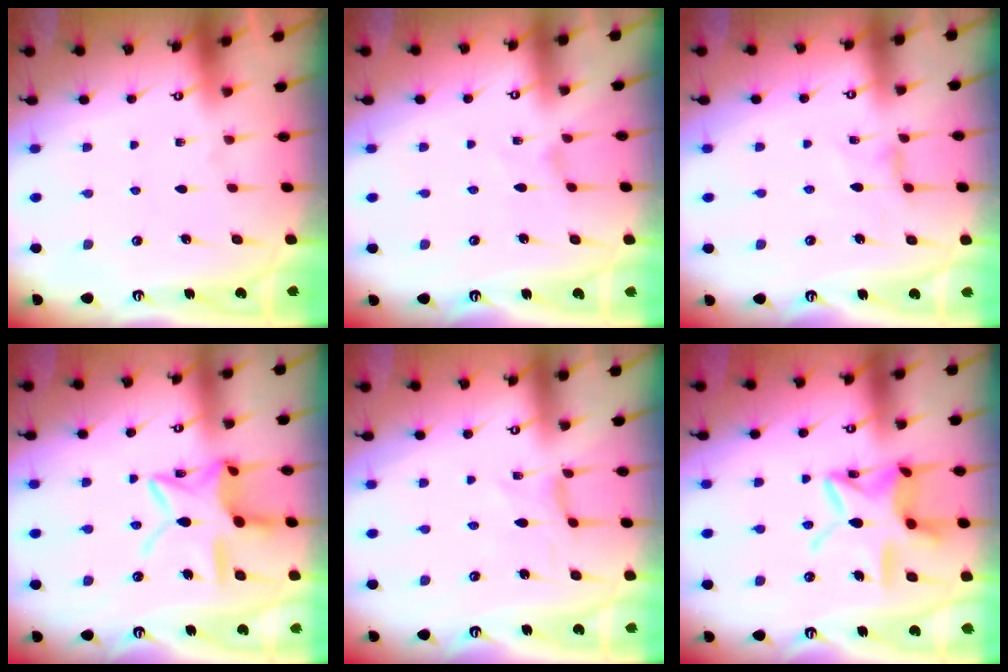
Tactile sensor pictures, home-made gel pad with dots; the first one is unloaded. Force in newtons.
{"total": 0.0}
{"total": 3.2, "press": 3.2, "slide": 0.5}
{"total": 14.2, "press": 14.1, "slide": 1.2}
{"total": 0.0}
{"total": 15.5, "press": 15.5, "slide": 1.3}